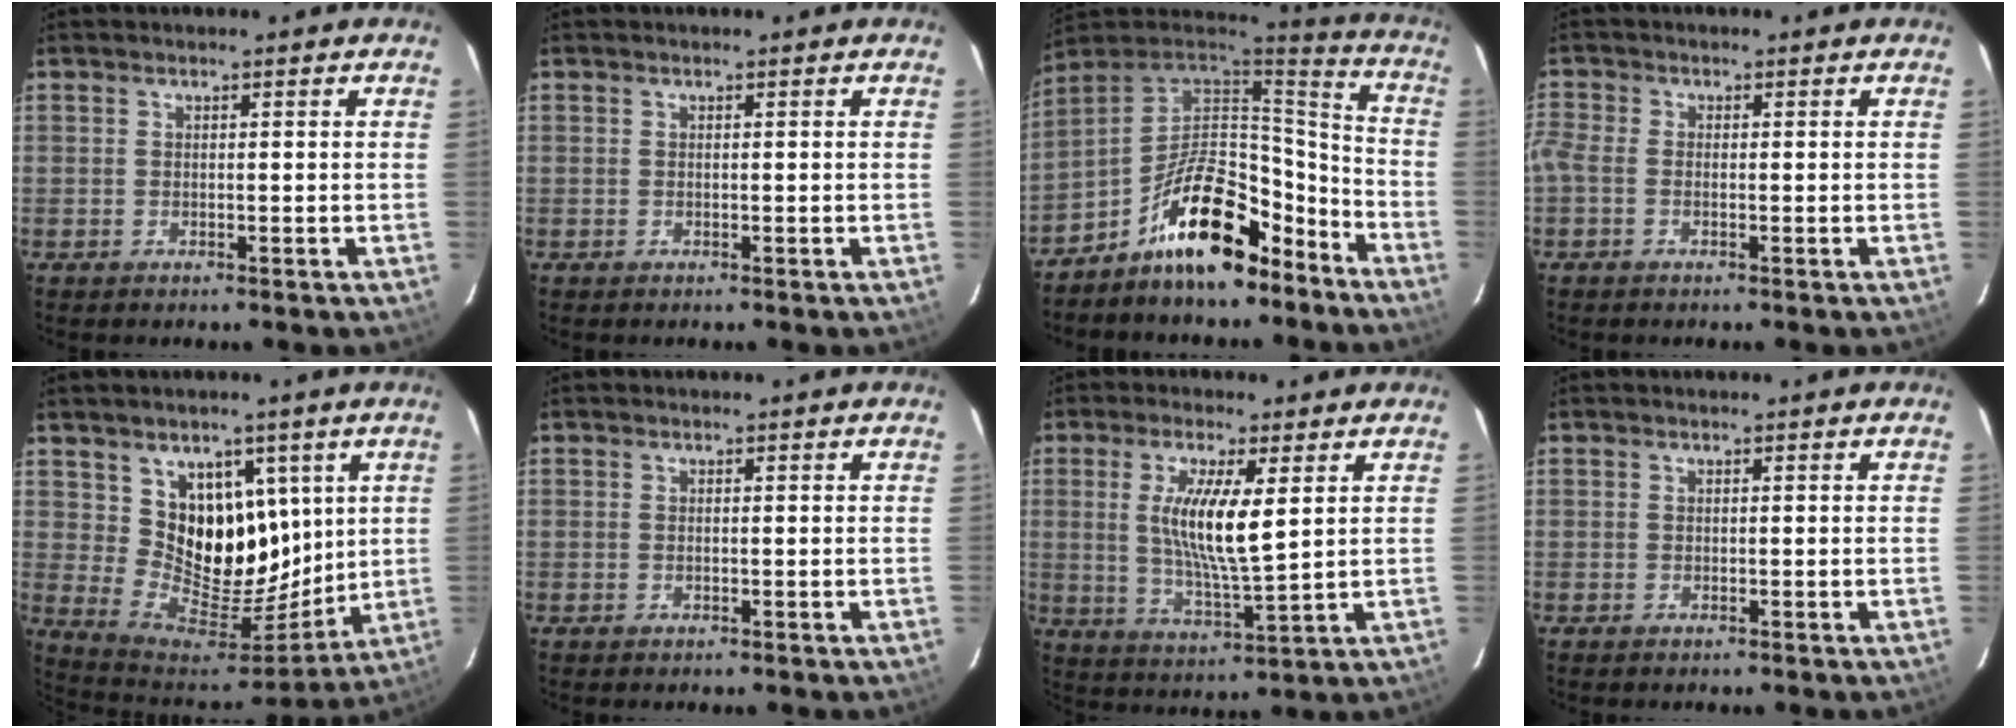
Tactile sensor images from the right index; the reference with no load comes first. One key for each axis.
{"total": 0.0}
{"total": 18.2, "fx": -11.2, "fy": 8.1, "fz": 11.8, "tx": -0.203, "ty": 0.039, "tz": -0.178}
{"total": 2.2, "fx": -1.0, "fy": 1.0, "fz": 1.7, "tx": -0.042, "ty": -0.002, "tz": -0.025}
{"total": 15.0, "fx": 5.9, "fy": 11.6, "fz": 7.4, "tx": -0.130, "ty": -0.020, "tz": 0.121}
{"total": 0.0}
{"total": 10.4, "fx": 2.4, "fy": 1.8, "fz": 9.9, "tx": -0.189, "ty": -0.010, "tz": 0.047}
{"total": 0.0}